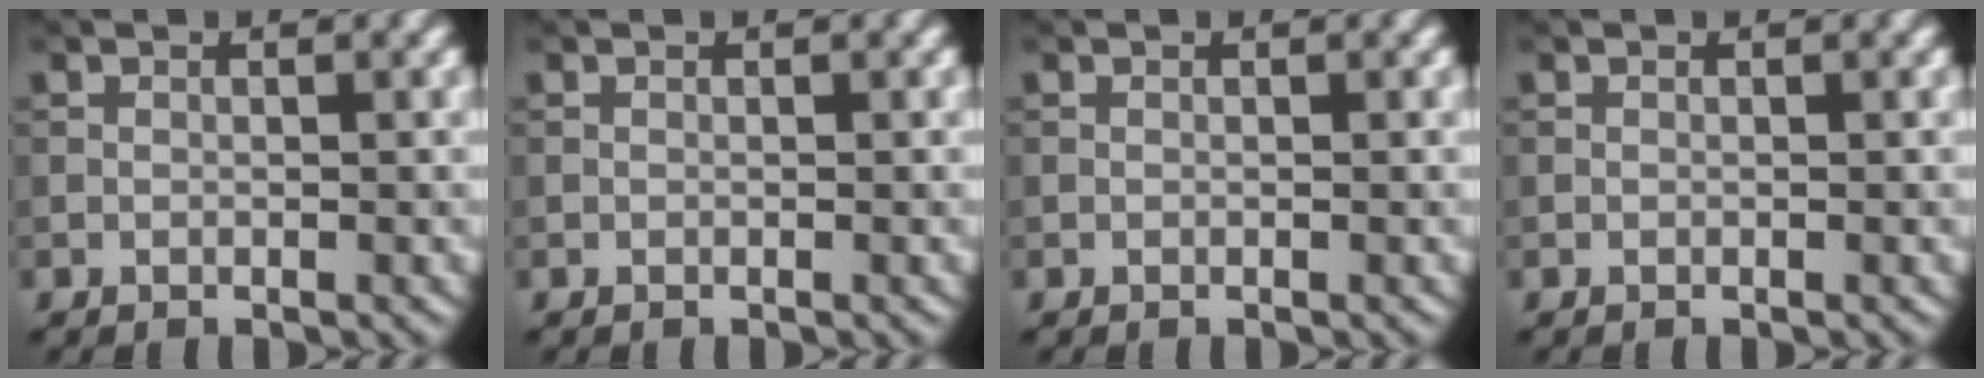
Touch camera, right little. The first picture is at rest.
{"total": 0.0}
{"total": 0.0}
{"total": 0.0}